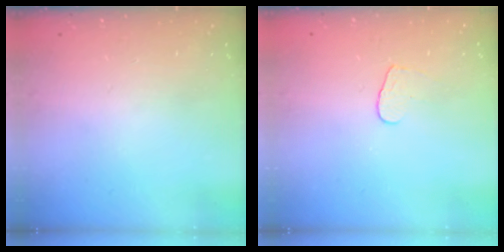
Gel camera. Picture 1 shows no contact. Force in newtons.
{"total": 4.4, "press": 4.4, "slide": 0.3}